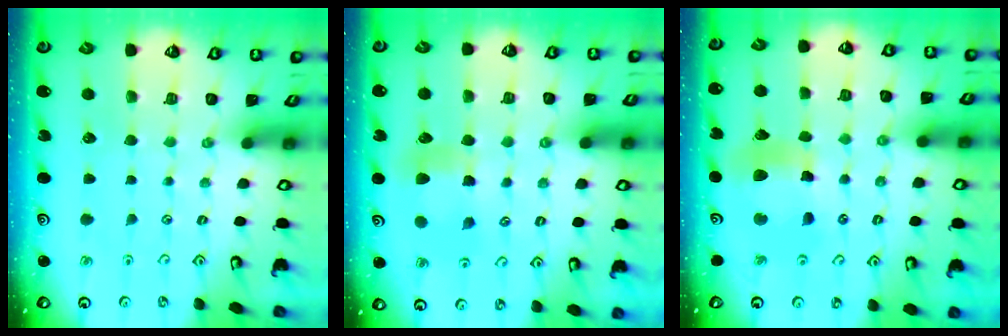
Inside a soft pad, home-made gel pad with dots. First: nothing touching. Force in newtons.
{"total": 6.7, "press": 6.7, "slide": 0.3}
{"total": 12.6, "press": 12.5, "slide": 1.8}